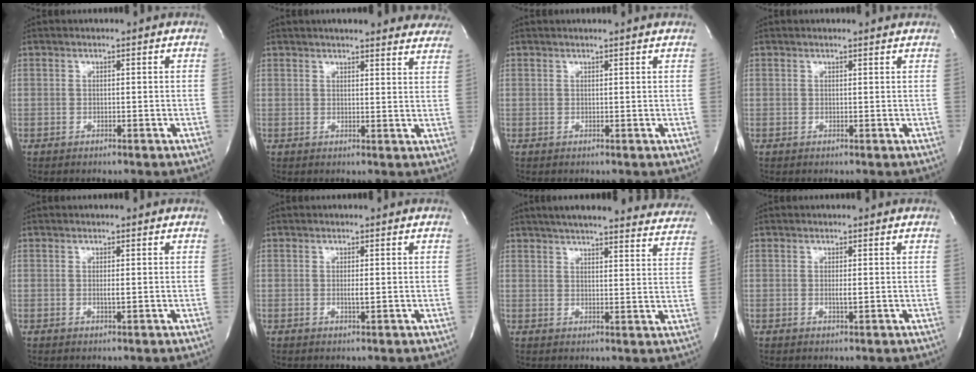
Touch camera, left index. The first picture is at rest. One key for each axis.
{"total": 18.5, "fx": 16.7, "fy": 3.5, "fz": 7.2, "tx": -0.085, "ty": -0.001, "tz": 0.187}
{"total": 3.6, "fx": 3.4, "fy": -0.1, "fz": 1.2, "tx": -0.018, "ty": 0.019, "tz": 0.035}
{"total": 2.3, "fx": 2.2, "fy": 0.2, "fz": 0.7, "tx": -0.015, "ty": 0.010, "tz": 0.021}
{"total": 0.8, "fx": 0.0, "fy": 0.0, "fz": 0.8, "tx": -0.020, "ty": -0.003, "tz": 0.001}
{"total": 1.1, "fx": 0.0, "fy": 0.1, "fz": 1.1, "tx": -0.025, "ty": -0.003, "tz": 0.000}
{"total": 25.9, "fx": 23.5, "fy": 4.2, "fz": 9.9, "tx": -0.150, "ty": -0.033, "tz": 0.276}
{"total": 1.0, "fx": 0.0, "fy": 0.0, "fz": 1.0, "tx": -0.024, "ty": -0.003, "tz": 0.001}